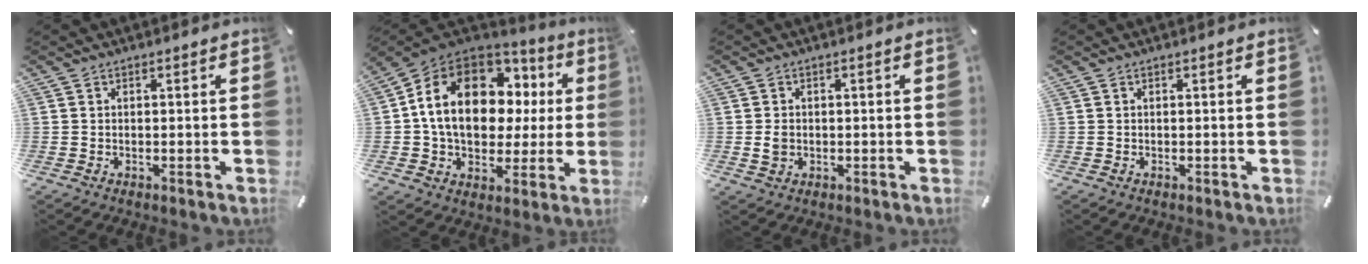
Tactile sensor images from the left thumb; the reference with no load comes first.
{"total": 18.5, "force": [4.2, 13.6, 11.9], "torque": [-0.219, -0.012, 0.073]}
{"total": 2.1, "force": [-0.3, 1.8, 1.1], "torque": [-0.022, 0.004, -0.005]}
{"total": 0.0}